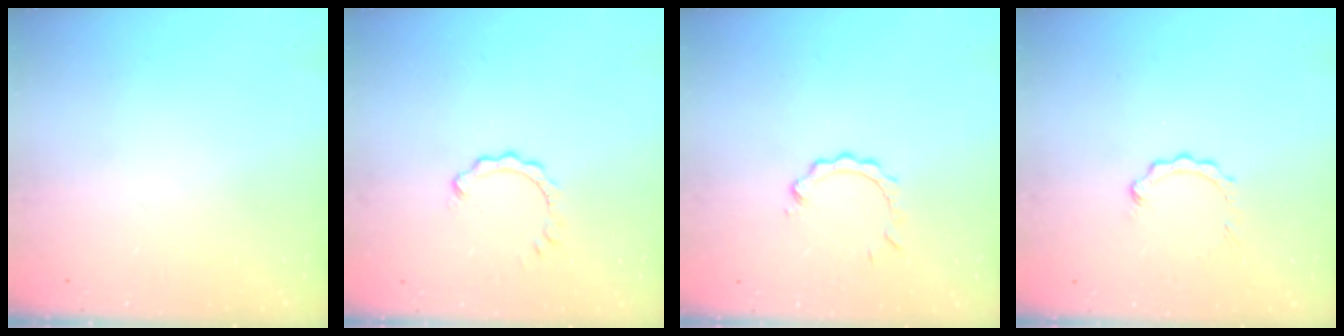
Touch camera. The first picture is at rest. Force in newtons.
{"total": 1.0, "press": 1.0, "slide": 0.2}
{"total": 3.8, "press": 3.7, "slide": 0.4}
{"total": 2.4, "press": 2.4, "slide": 0.3}